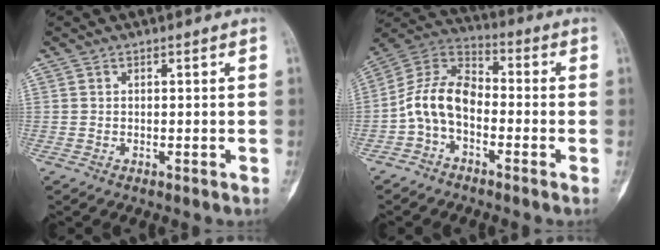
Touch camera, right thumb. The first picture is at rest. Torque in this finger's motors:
{"motor_torque": [0.30, 0.30, 0.22, -0.05, 0.12]}